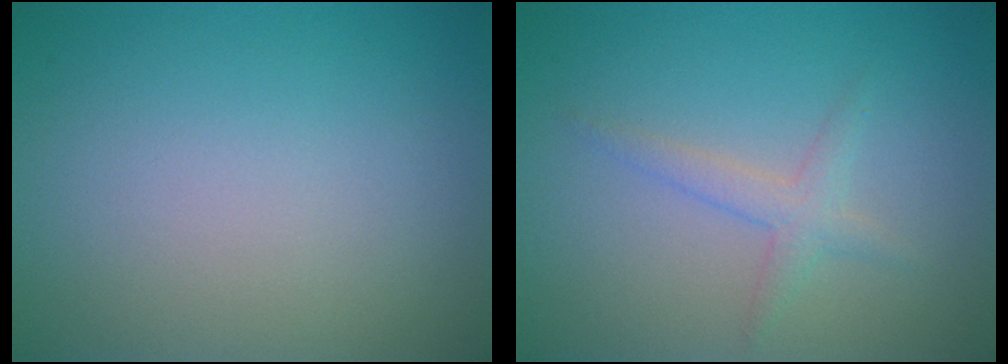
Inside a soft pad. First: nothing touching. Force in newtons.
{"total": 1.8, "press": 1.8, "slide": 0.0}